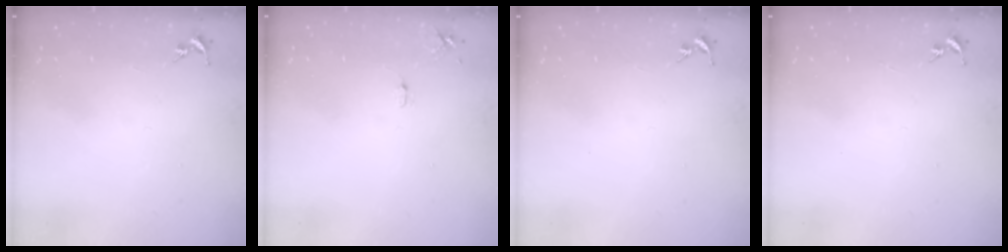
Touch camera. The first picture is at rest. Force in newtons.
{"total": 5.2, "press": 5.1, "slide": 0.8}
{"total": 0.0}
{"total": 0.0}